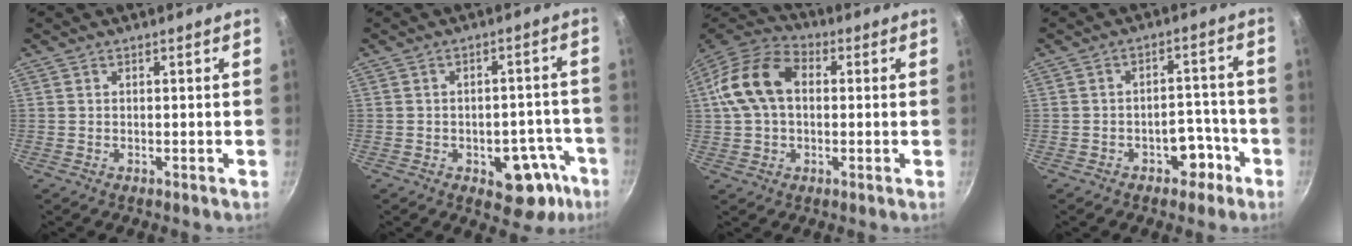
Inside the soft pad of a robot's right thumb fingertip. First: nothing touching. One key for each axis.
{"total": 10.0, "fx": -4.8, "fy": 5.6, "fz": 6.7, "tx": -0.048, "ty": 0.043, "tz": -0.053}
{"total": 14.1, "fx": 1.8, "fy": 9.5, "fz": 10.2, "tx": -0.194, "ty": 0.034, "tz": 0.024}
{"total": 5.9, "fx": -3.3, "fy": 3.8, "fz": 3.2, "tx": -0.018, "ty": 0.044, "tz": -0.046}